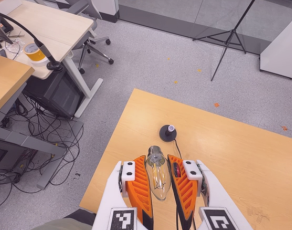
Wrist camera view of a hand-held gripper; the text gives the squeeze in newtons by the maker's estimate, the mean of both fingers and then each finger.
{"total": 20.3, "left": 22.0, "right": 18.6}